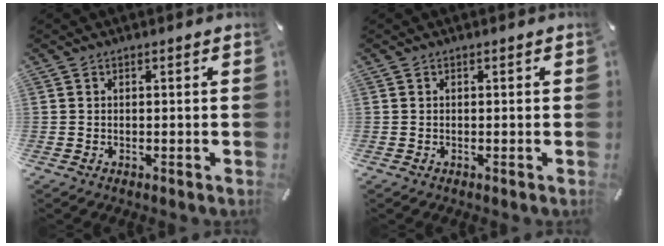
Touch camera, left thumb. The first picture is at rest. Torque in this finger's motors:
{"motor_torque": [0.00, 0.00, -0.01, -0.01, 0.00]}